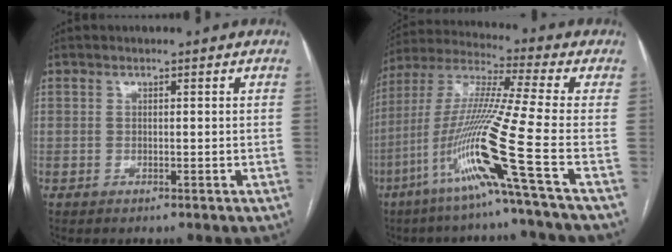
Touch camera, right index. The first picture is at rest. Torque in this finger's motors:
{"motor_torque": [2.14, 0.00, 1.05, 0.21]}